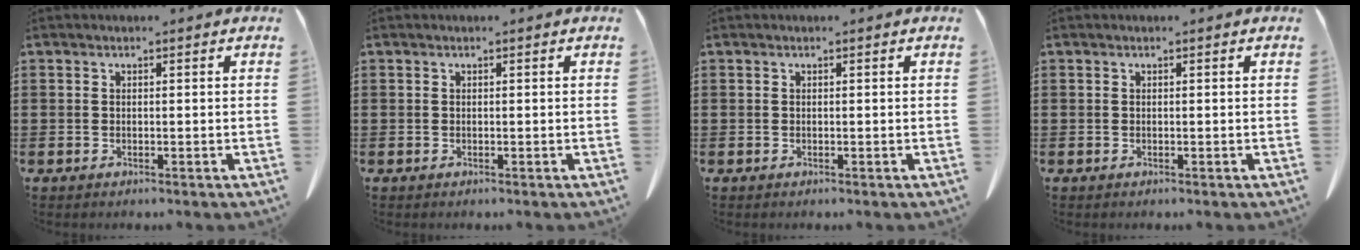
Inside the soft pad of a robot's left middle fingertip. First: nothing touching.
{"total": 0.0}
{"total": 0.0}
{"total": 0.0}